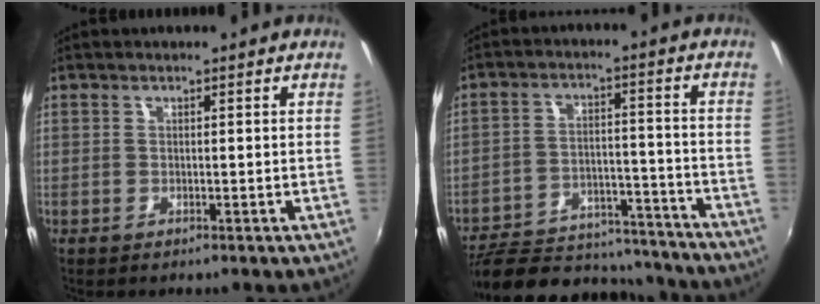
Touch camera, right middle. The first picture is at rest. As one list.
[{"total": 23.5, "force": [-20.4, 8.1, 8.4], "torque": [-0.166, 0.017, -0.267]}]